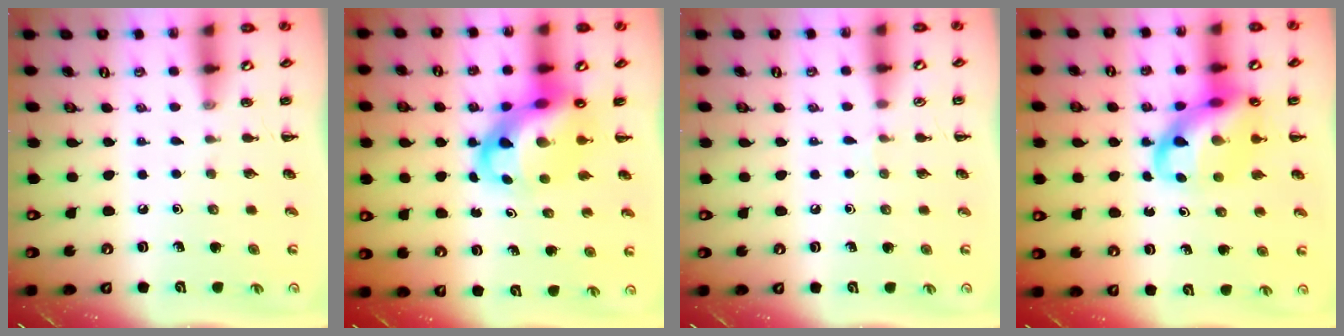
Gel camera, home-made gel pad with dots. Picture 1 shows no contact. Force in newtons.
{"total": 10.3, "press": 9.9, "slide": 3.0}
{"total": 2.9, "press": 2.7, "slide": 1.1}
{"total": 14.8, "press": 14.3, "slide": 3.8}